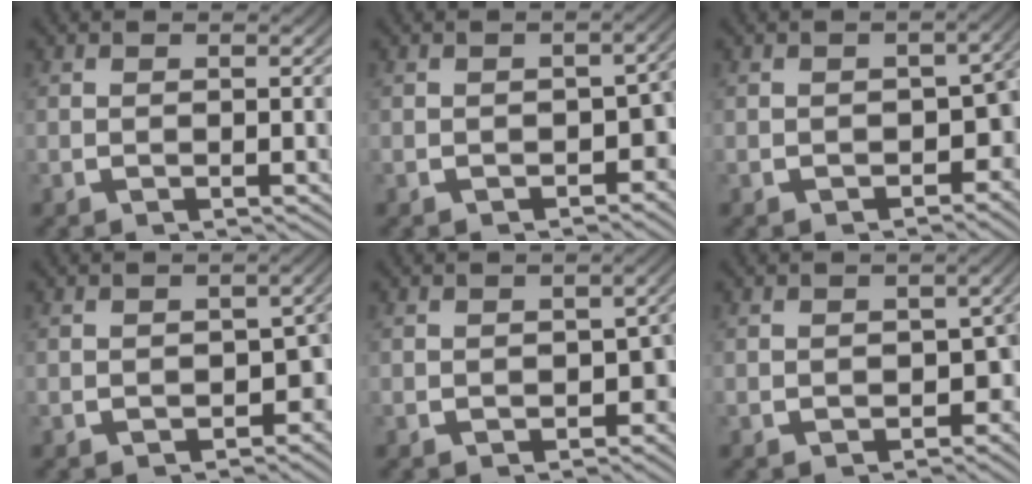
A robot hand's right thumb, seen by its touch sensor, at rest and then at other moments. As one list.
[{"total": 2.8, "force": [-1.6, 1.7, 1.6], "torque": [-0.022, -0.018, -0.014]}, {"total": 4.0, "force": [-1.5, 2.7, 2.5], "torque": [-0.030, -0.021, -0.011]}, {"total": 3.2, "force": [-1.5, 2.1, 1.9], "torque": [-0.023, -0.020, -0.014]}, {"total": 2.6, "force": [-1.4, 1.7, 1.4], "torque": [-0.018, -0.015, -0.013]}, {"total": 3.2, "force": [-1.5, 2.2, 1.7], "torque": [-0.020, -0.019, -0.013]}]